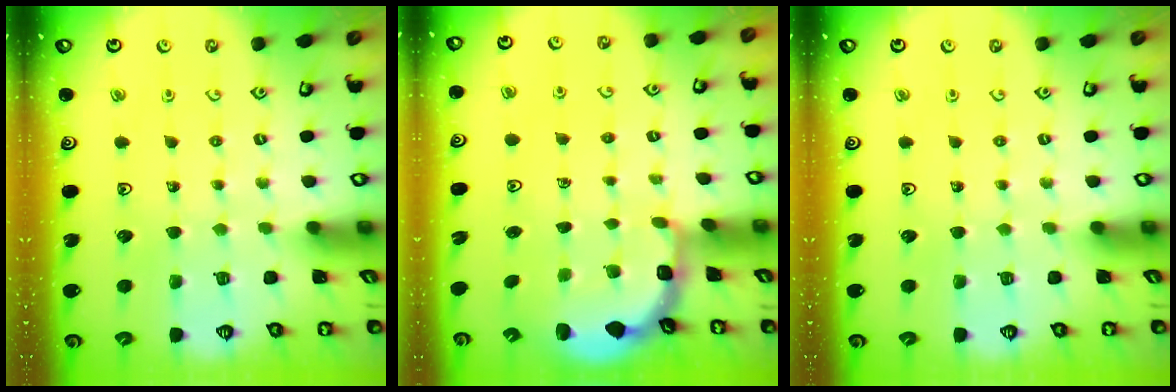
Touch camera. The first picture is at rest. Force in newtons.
{"total": 2.7, "press": 2.3, "slide": 1.4}
{"total": 0.0}